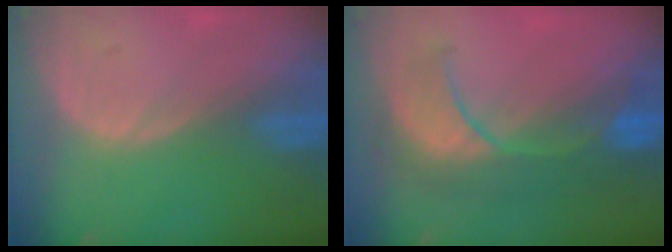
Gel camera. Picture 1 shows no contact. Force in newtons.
{"total": 8.7, "press": 8.6, "slide": 1.5}